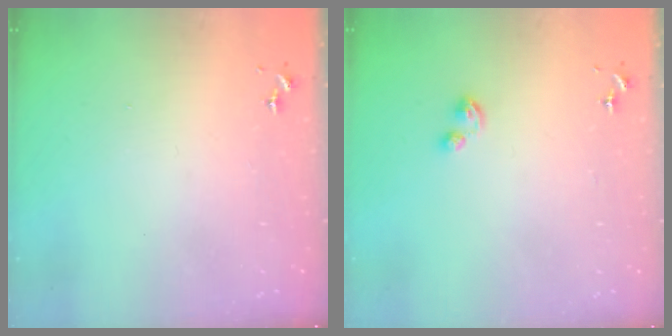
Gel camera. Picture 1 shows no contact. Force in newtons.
{"total": 3.4, "press": 3.3, "slide": 0.4}